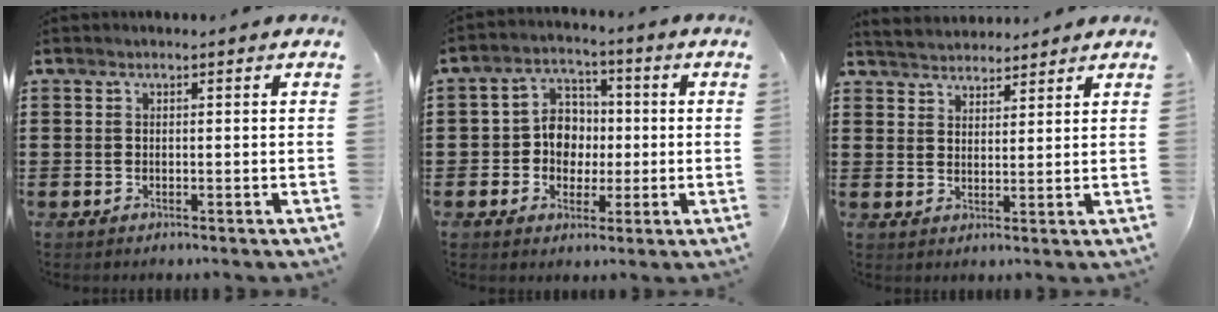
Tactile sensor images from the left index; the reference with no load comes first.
{"total": 6.6, "force": [-0.4, 6.0, 2.8], "torque": [-0.064, 0.017, -0.011]}
{"total": 3.4, "force": [3.3, 0.6, -0.2], "torque": [-0.008, -0.008, 0.062]}